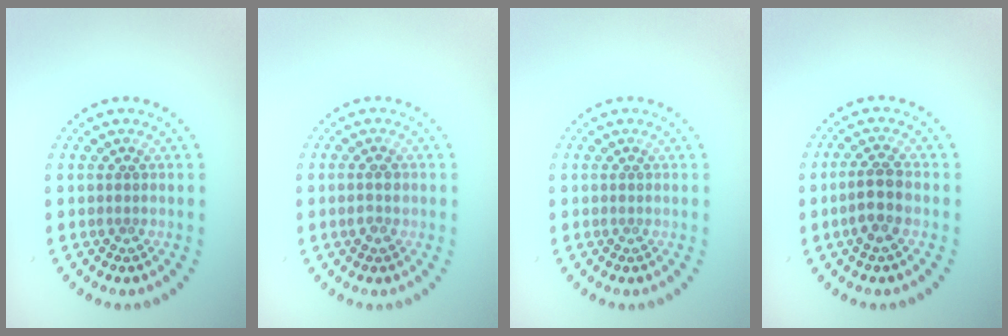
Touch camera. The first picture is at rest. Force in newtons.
{"total": 1.4, "press": 1.4, "slide": 0.1}
{"total": 0.0}
{"total": 2.6, "press": 2.4, "slide": 1.0}